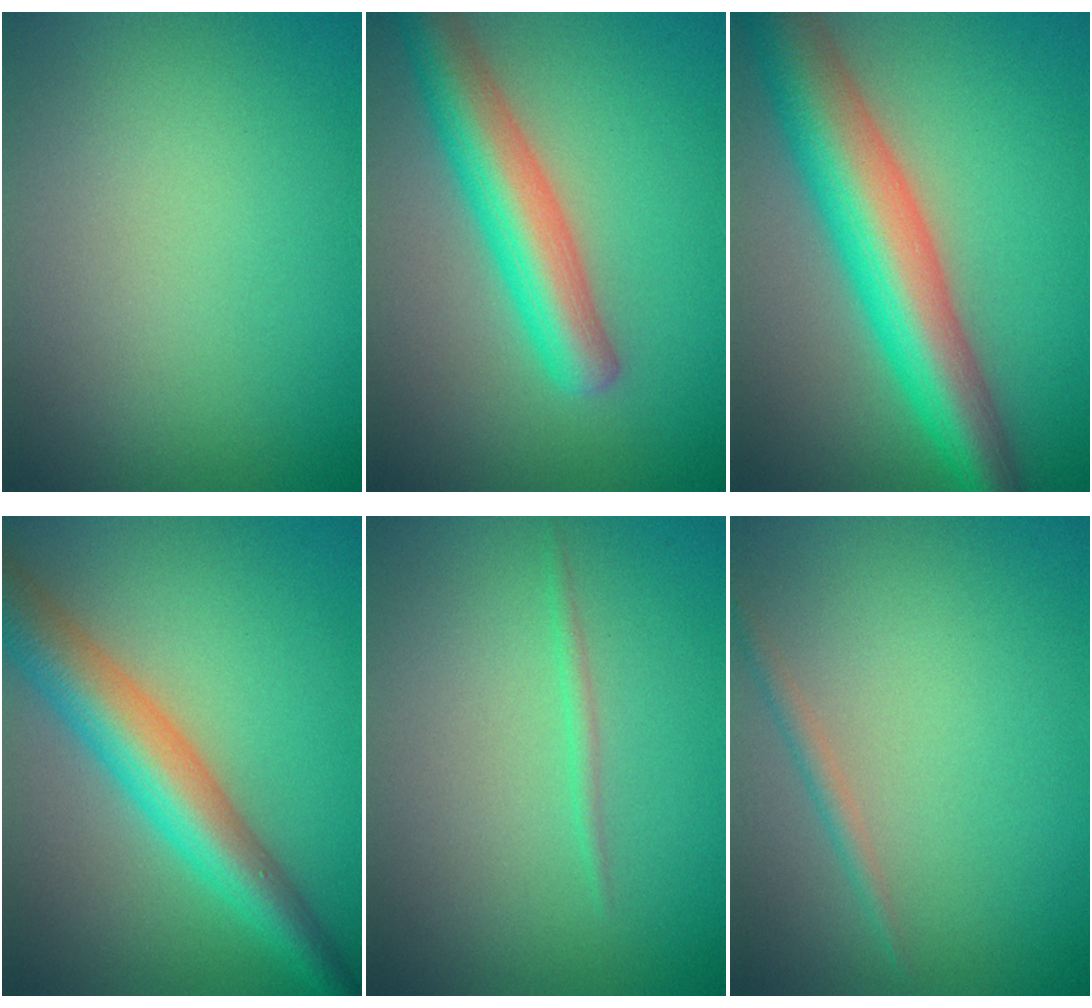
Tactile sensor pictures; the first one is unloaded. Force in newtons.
{"total": 6.3, "press": 6.3, "slide": 0.4}
{"total": 10.0, "press": 10.0, "slide": 0.2}
{"total": 7.0, "press": 7.0, "slide": 0.0}
{"total": 0.8, "press": 0.8, "slide": 0.0}
{"total": 1.2, "press": 1.1, "slide": 0.1}